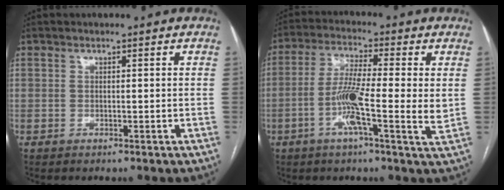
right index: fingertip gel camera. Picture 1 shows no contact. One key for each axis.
{"total": 10.6, "fx": -1.2, "fy": 0.6, "fz": 10.5, "tx": -0.188, "ty": -0.004, "tz": -0.037}